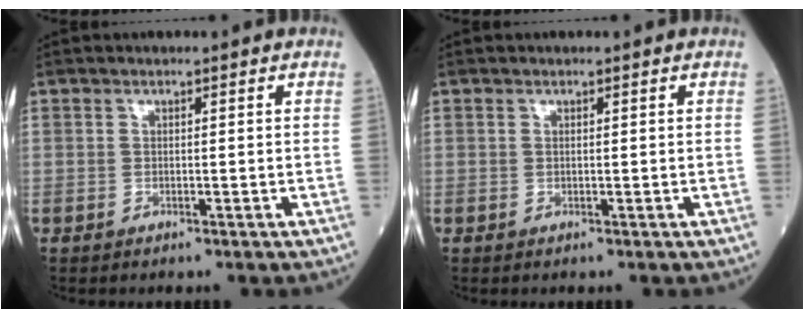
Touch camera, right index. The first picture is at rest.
{"total": 0.0}